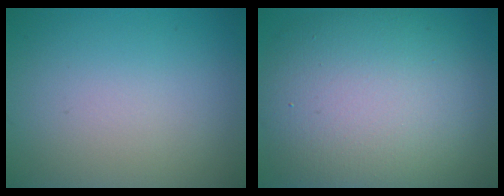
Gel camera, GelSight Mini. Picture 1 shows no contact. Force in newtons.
{"total": 12.5, "press": 12.4, "slide": 1.2}